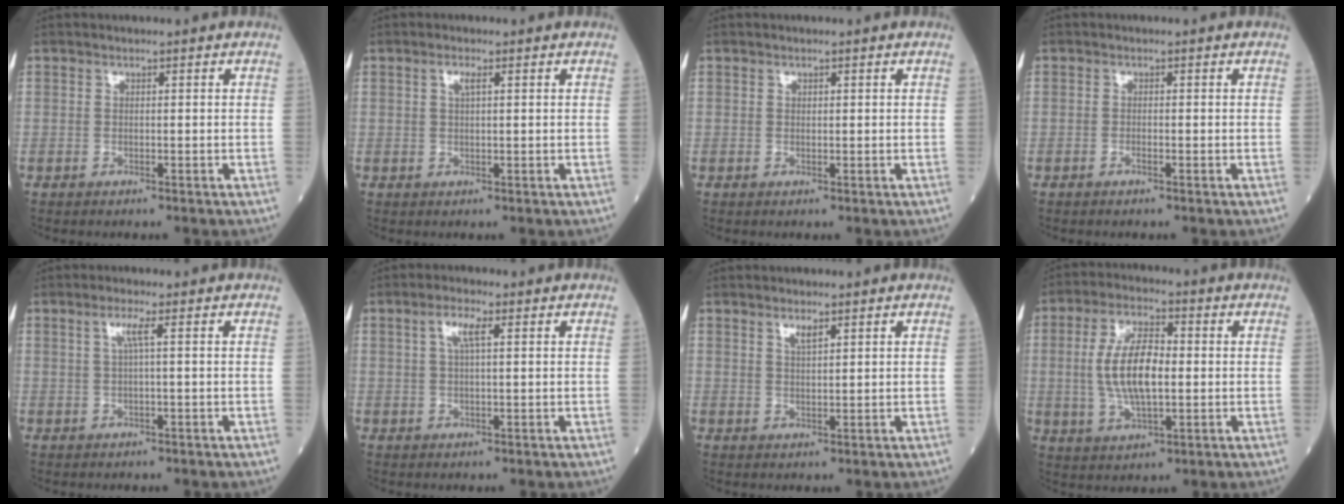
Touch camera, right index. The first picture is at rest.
{"total": 1.5, "force": [0.6, 0.3, 1.3], "torque": [-0.027, 0.003, 0.010]}
{"total": 0.0}
{"total": 0.7, "force": [-0.4, 0.1, 0.5], "torque": [-0.014, 0.000, -0.008]}
{"total": 2.0, "force": [0.5, -0.4, 2.0], "torque": [-0.042, 0.005, 0.010]}
{"total": 3.2, "force": [1.2, 0.7, 2.9], "torque": [-0.061, 0.009, 0.021]}
{"total": 1.8, "force": [1.2, 0.3, 1.3], "torque": [-0.026, -0.002, 0.024]}
{"total": 10.2, "force": [0.2, 3.7, 9.5], "torque": [-0.196, 0.008, 0.005]}